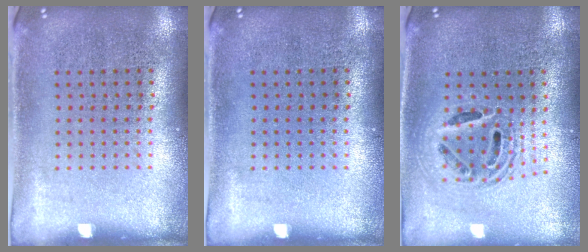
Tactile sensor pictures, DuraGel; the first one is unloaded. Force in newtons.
{"total": 0.0}
{"total": 1.8, "press": 1.5, "slide": 1.0}